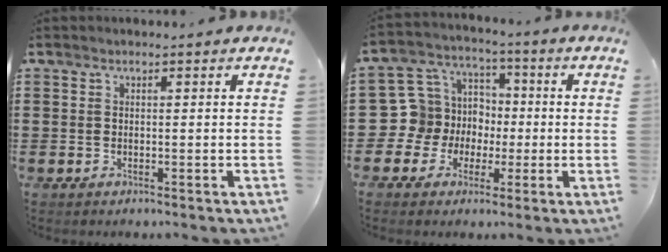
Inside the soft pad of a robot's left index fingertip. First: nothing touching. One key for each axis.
{"total": 9.3, "fx": -1.4, "fy": 9.1, "fz": 1.2, "tx": -0.085, "ty": 0.008, "tz": -0.027}